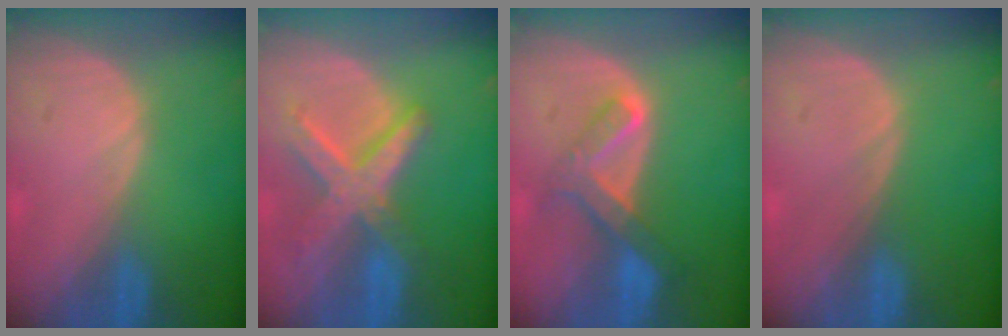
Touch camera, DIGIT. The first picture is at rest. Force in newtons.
{"total": 8.4, "press": 7.2, "slide": 4.3}
{"total": 6.6, "press": 5.8, "slide": 3.0}
{"total": 0.0}